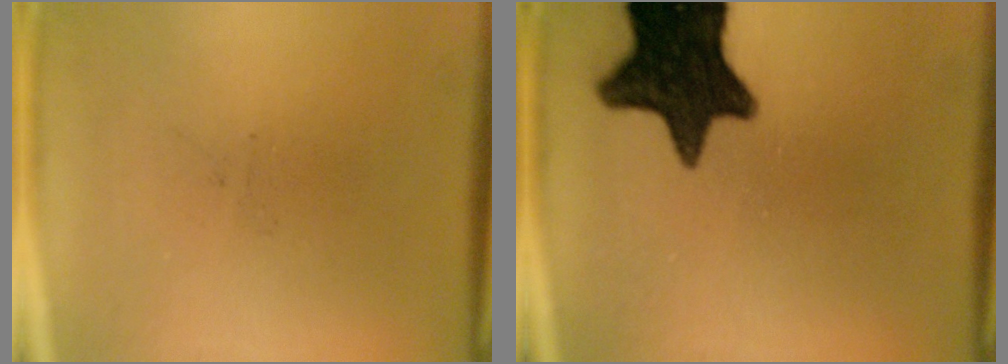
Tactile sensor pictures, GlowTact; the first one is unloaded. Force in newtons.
{"total": 15.9}